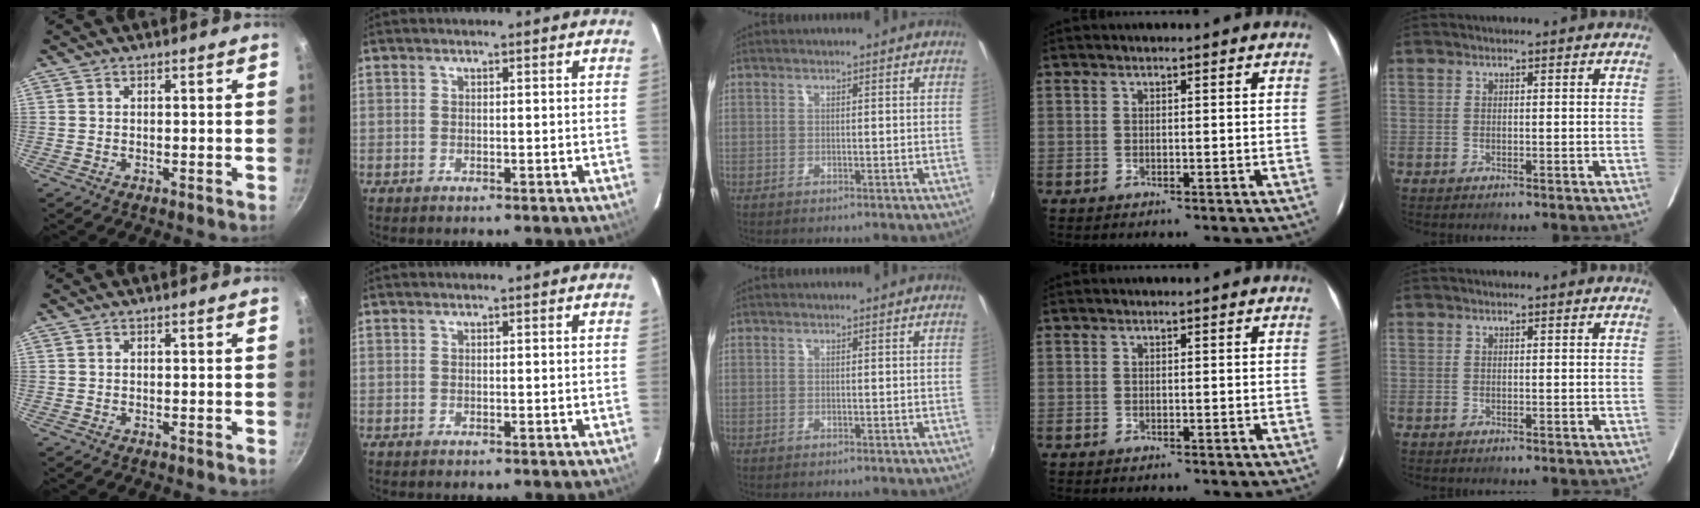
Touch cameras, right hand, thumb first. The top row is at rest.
{}